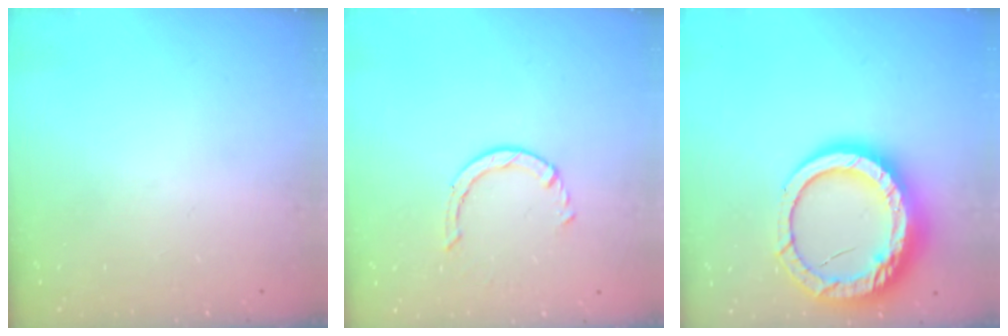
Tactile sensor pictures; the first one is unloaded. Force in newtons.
{"total": 2.5, "press": 2.5, "slide": 0.3}
{"total": 21.8, "press": 21.7, "slide": 2.1}